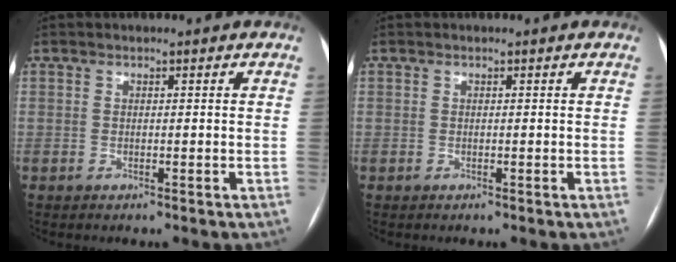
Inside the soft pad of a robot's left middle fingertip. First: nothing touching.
{"total": 0.0}